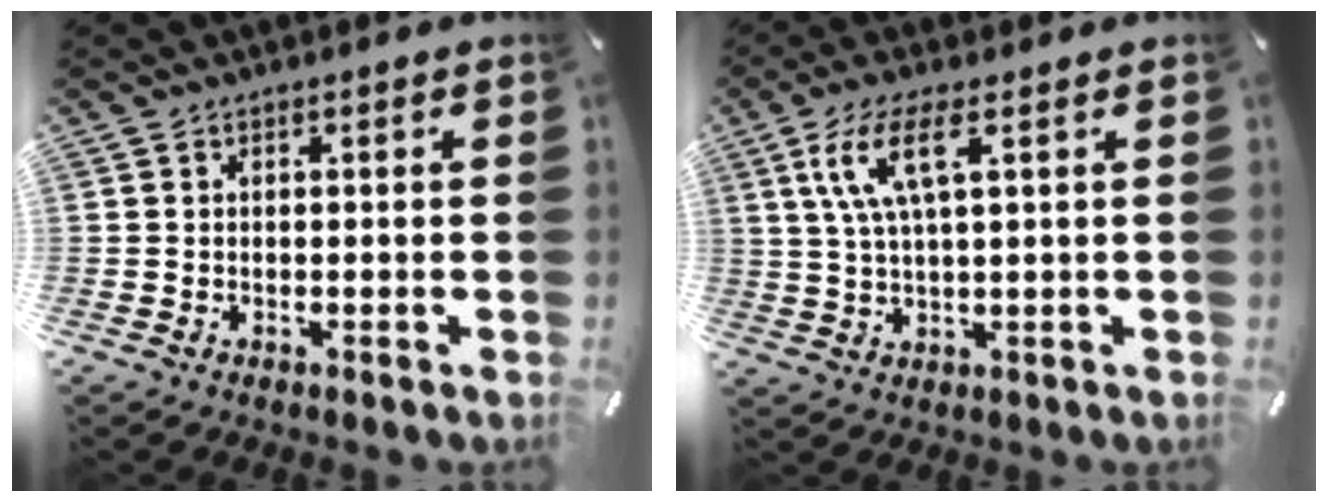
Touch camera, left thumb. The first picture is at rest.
{"total": 9.2, "force": [3.7, 2.4, 8.1], "torque": [-0.171, 0.002, 0.061]}